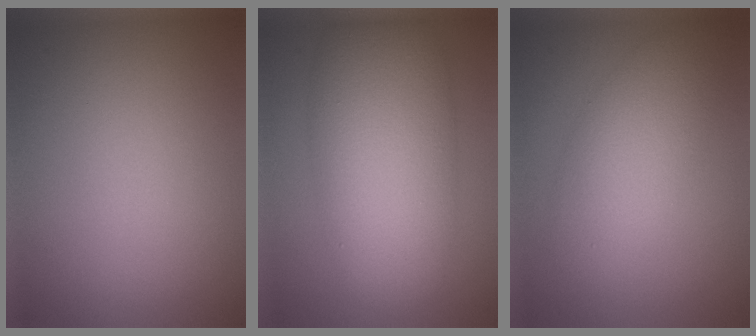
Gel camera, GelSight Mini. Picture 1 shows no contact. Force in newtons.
{"total": 9.6, "press": 9.6, "slide": 0.1}
{"total": 4.8, "press": 4.8, "slide": 0.3}